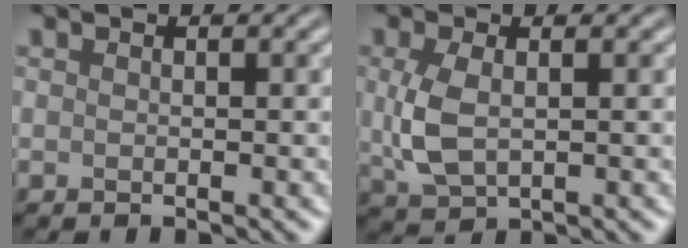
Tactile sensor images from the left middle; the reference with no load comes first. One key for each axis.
{"total": 3.9, "fx": 0.4, "fy": 2.2, "fz": 3.2, "tx": -0.081, "ty": 0.001, "tz": 0.012}